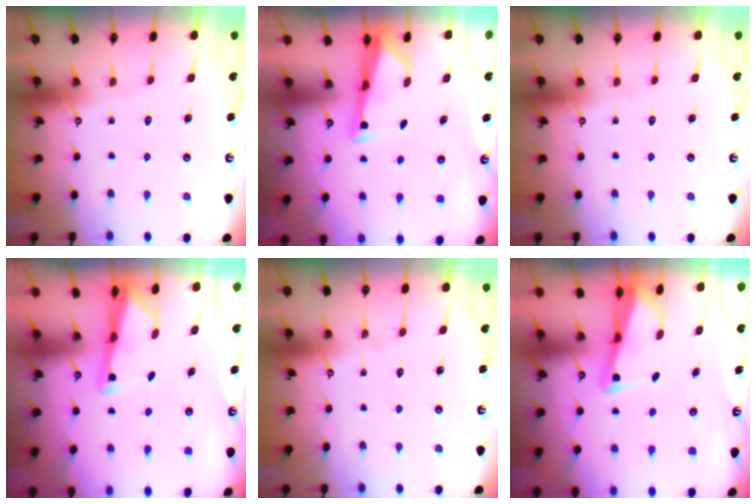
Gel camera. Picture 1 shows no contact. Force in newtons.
{"total": 3.3, "press": 3.2, "slide": 0.9}
{"total": 0.0}
{"total": 2.6, "press": 2.6, "slide": 0.4}
{"total": 0.0}
{"total": 2.4, "press": 2.3, "slide": 0.5}